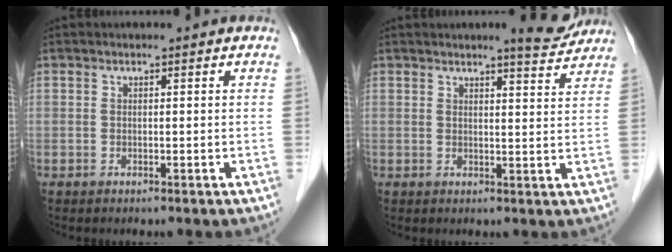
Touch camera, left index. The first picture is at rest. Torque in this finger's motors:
{"motor_torque": [0.94, -0.72, 0.18, 0.00]}